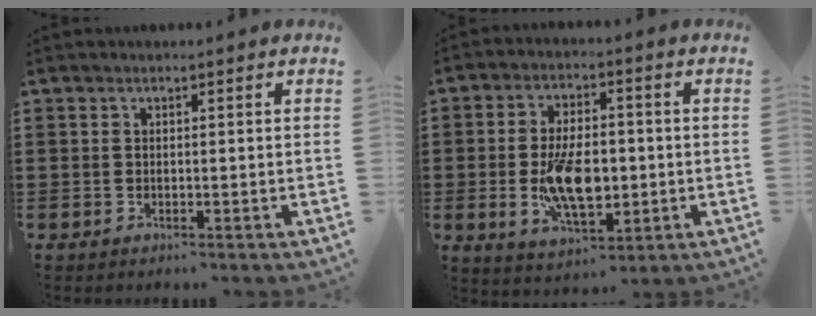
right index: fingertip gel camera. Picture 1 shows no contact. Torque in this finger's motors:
{"motor_torque": [2.14, 0.00, 1.06, 0.21]}